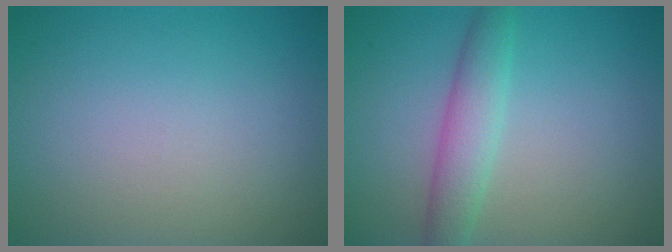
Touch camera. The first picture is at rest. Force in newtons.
{"total": 3.4, "press": 3.4, "slide": 0.3}